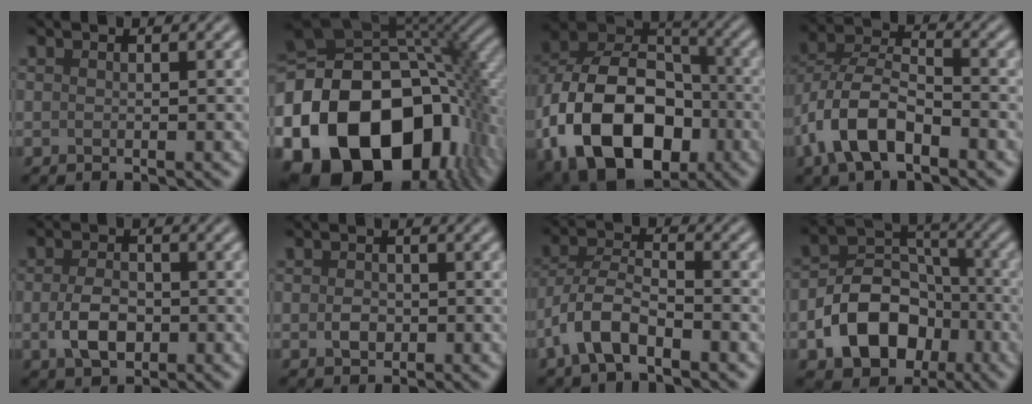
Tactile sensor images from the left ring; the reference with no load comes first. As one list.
[{"total": 20.9, "force": [-6.7, 13.9, 14.1], "torque": [-0.295, -0.024, -0.113]}, {"total": 16.6, "force": [-5.6, 11.1, 10.9], "torque": [-0.204, -0.017, -0.105]}, {"total": 7.3, "force": [-3.4, 3.7, 5.3], "torque": [-0.102, 0.006, -0.076]}, {"total": 3.7, "force": [-0.8, 2.3, 2.8], "torque": [-0.058, -0.002, -0.015]}, {"total": 1.7, "force": [-0.3, 1.2, 1.1], "torque": [-0.022, -0.001, -0.007]}, {"total": 5.1, "force": [-2.7, 2.2, 3.7], "torque": [-0.074, 0.007, -0.062]}, {"total": 8.6, "force": [-3.4, 6.2, 4.9], "torque": [-0.077, -0.004, -0.063]}]